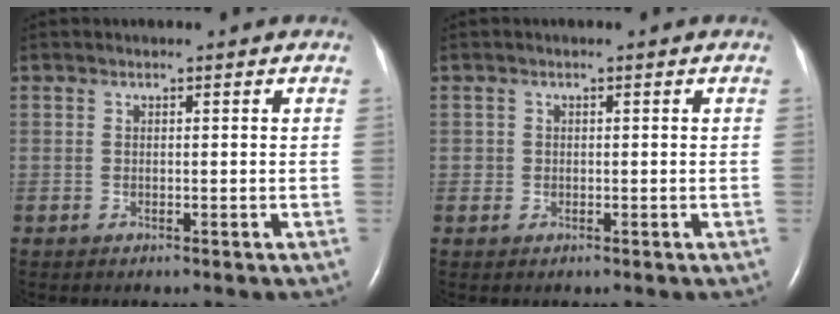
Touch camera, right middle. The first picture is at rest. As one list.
[{"total": 0.8, "force": [-0.1, 0.8, 0.0], "torque": [0.005, 0.006, -0.002]}]